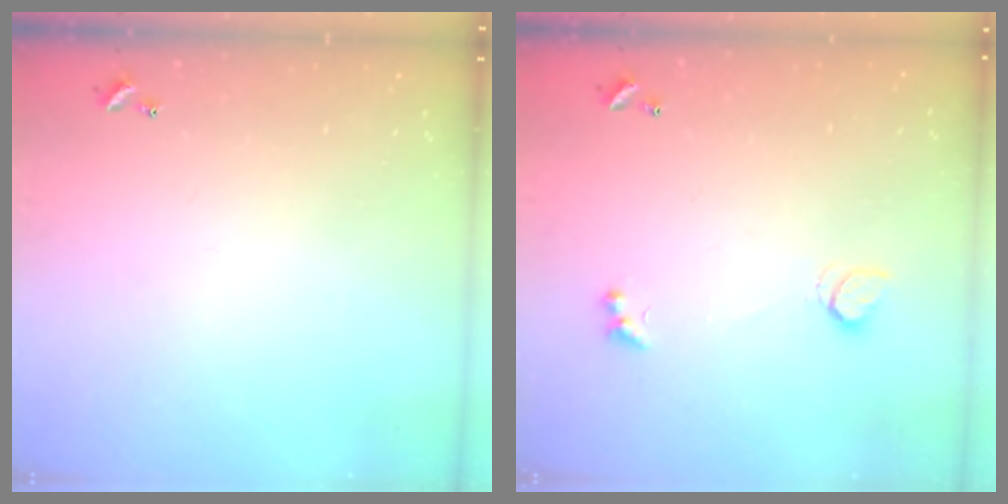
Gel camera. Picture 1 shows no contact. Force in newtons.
{"total": 2.3, "press": 1.9, "slide": 1.1}